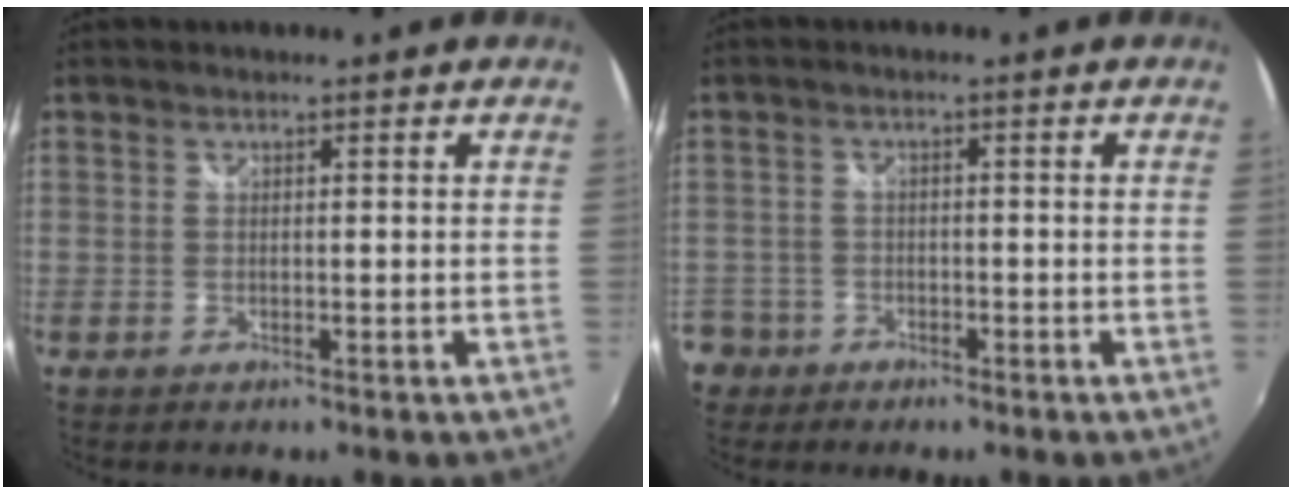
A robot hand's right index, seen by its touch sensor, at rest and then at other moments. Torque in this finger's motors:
{"motor_torque": [-1.17, -0.76, -1.05, -0.21]}